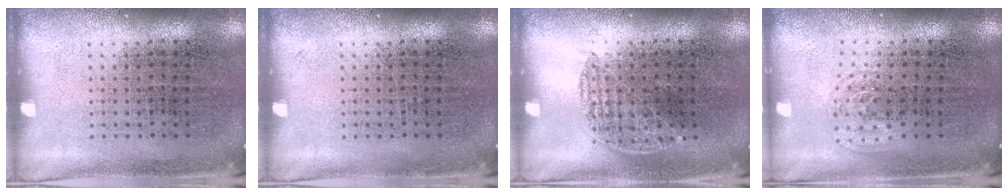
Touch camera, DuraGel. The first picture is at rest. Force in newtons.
{"total": 0.0}
{"total": 0.7, "press": 0.6, "slide": 0.4}
{"total": 0.9, "press": 0.7, "slide": 0.6}